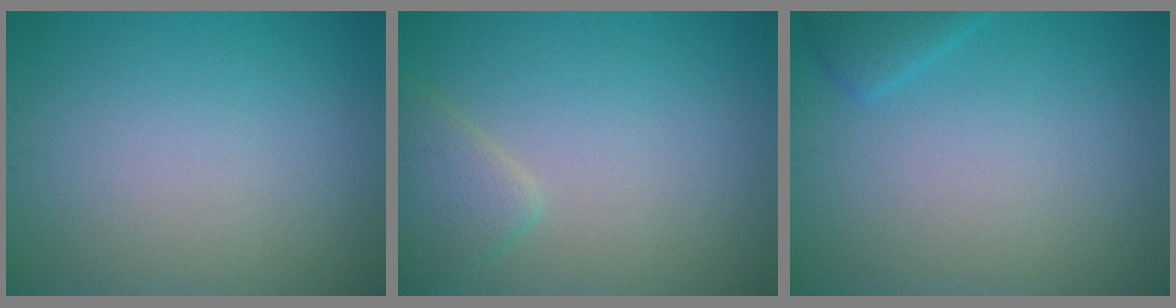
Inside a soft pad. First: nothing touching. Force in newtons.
{"total": 2.4, "press": 2.4, "slide": 0.2}
{"total": 1.6, "press": 1.6, "slide": 0.2}